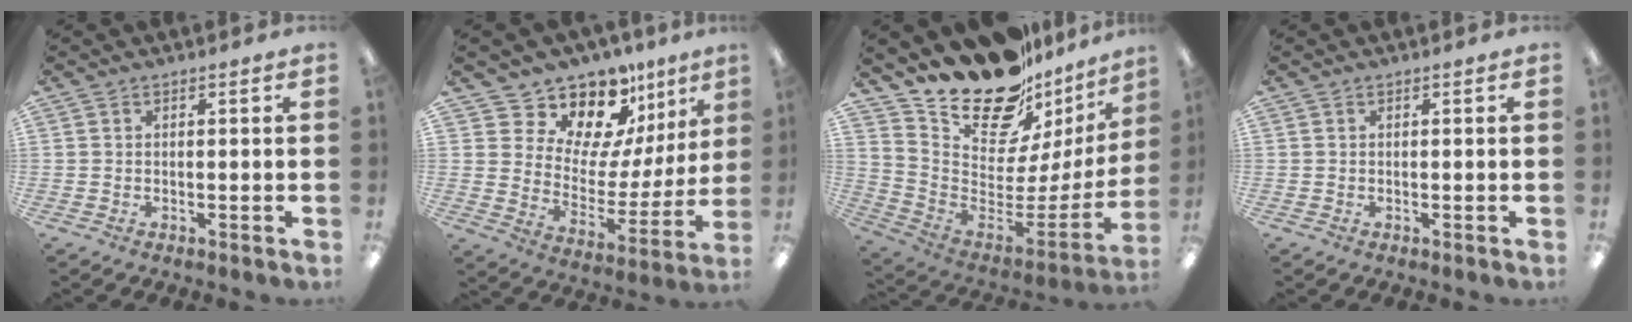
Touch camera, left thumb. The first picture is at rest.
{"total": 13.9, "force": [12.1, 6.2, 2.7], "torque": [-0.066, -0.112, 0.220]}
{"total": 21.3, "force": [18.2, 8.4, 7.3], "torque": [-0.115, -0.151, 0.326]}
{"total": 0.0}